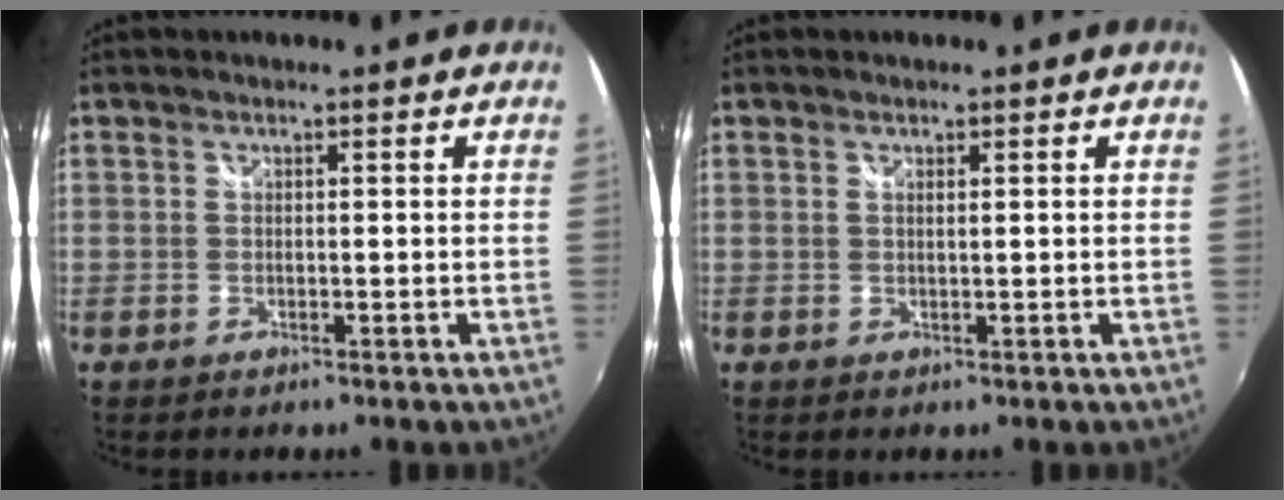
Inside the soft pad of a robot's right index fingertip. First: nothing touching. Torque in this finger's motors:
{"motor_torque": [-0.19, 0.04, 0.04, 0.00]}